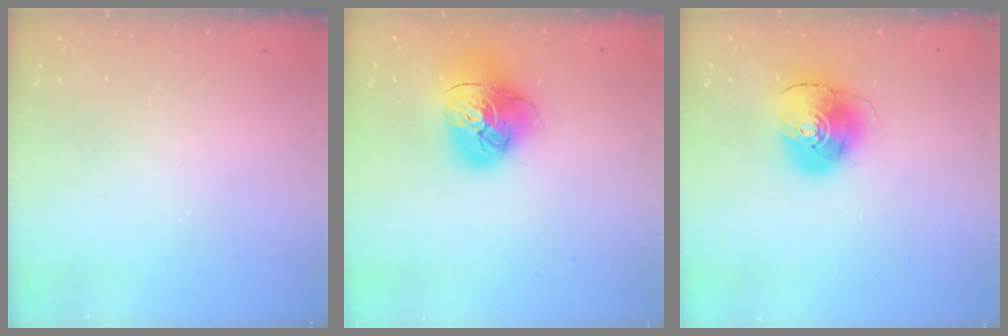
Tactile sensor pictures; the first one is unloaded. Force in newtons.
{"total": 16.4, "press": 16.3, "slide": 1.9}
{"total": 9.3, "press": 9.2, "slide": 1.2}